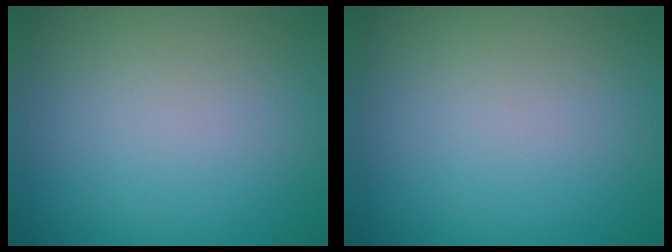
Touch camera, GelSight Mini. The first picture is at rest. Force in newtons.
{"total": 0.0}